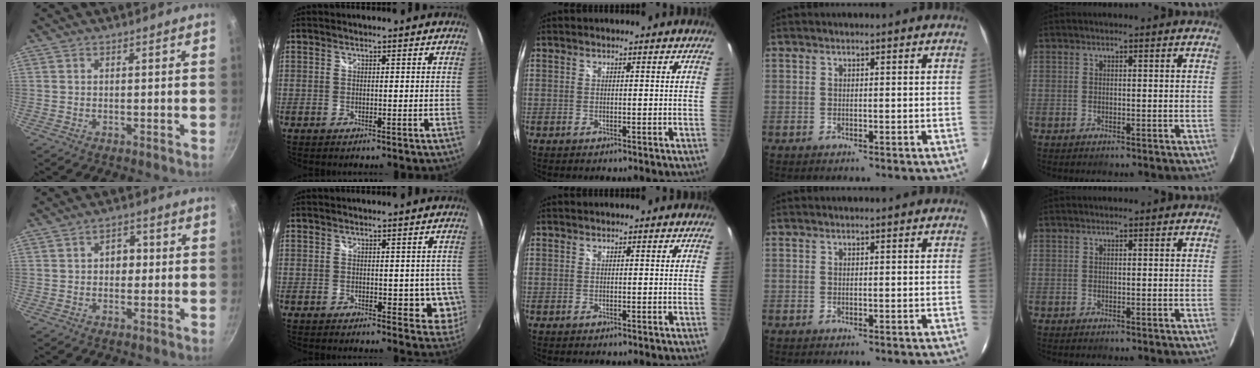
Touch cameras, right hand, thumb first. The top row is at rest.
{"thumb": {"total": 4.1, "force": [0.2, 3.1, 2.7], "torque": [-0.016, 0.009, -0.002]}, "index": {"total": 6.2, "force": [-0.5, 3.6, 5.1], "torque": [-0.049, -0.009, -0.001]}}